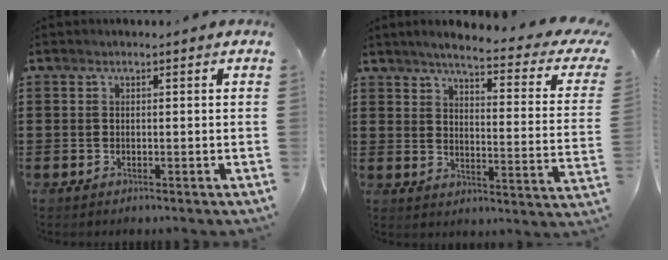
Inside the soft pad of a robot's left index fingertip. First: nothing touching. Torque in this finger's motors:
{"motor_torque": [0.42, -1.23, 1.02, 0.16]}